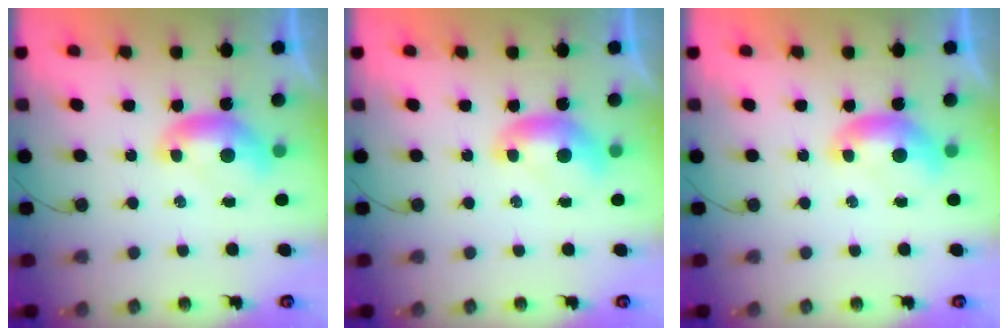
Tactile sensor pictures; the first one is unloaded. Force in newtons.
{"total": 0.0}
{"total": 0.0}